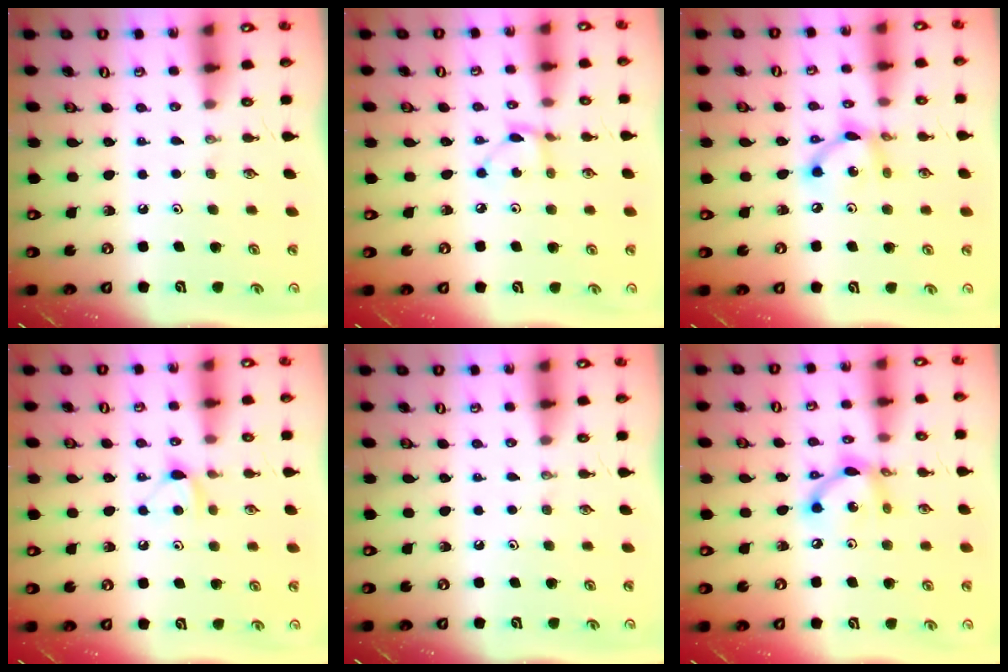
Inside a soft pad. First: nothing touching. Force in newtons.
{"total": 2.9, "press": 2.9, "slide": 0.1}
{"total": 8.5, "press": 8.5, "slide": 0.4}
{"total": 6.4, "press": 6.4, "slide": 0.8}
{"total": 0.0}
{"total": 10.6, "press": 10.6, "slide": 0.5}